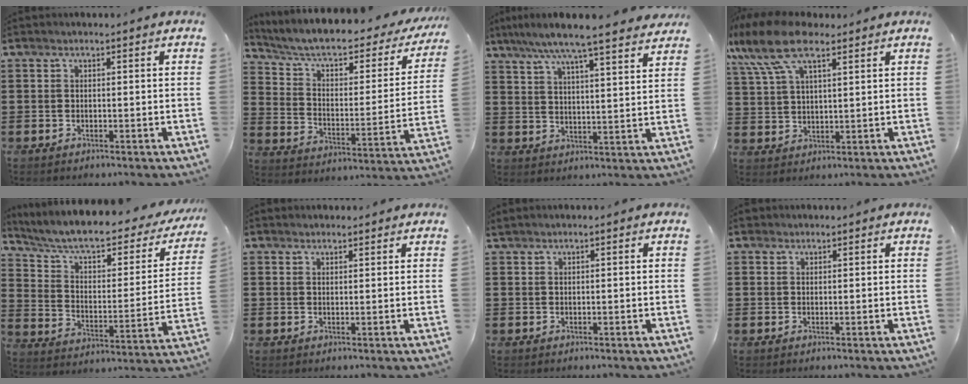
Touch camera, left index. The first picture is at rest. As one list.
[{"total": 6.7, "force": [5.0, 1.9, 4.1], "torque": [-0.100, -0.035, 0.082]}, {"total": 7.3, "force": [6.4, -0.3, 3.6], "torque": [-0.093, -0.031, 0.108]}, {"total": 11.1, "force": [6.8, 4.6, 7.5], "torque": [-0.181, -0.006, 0.122]}, {"total": 7.5, "force": [5.8, 1.8, 4.4], "torque": [-0.108, -0.038, 0.095]}, {"total": 1.2, "force": [1.2, 0.3, 0.1], "torque": [-0.003, 0.001, 0.023]}, {"total": 0.0}, {"total": 0.8, "force": [0.6, 0.5, 0.1], "torque": [-0.004, 0.004, 0.011]}]